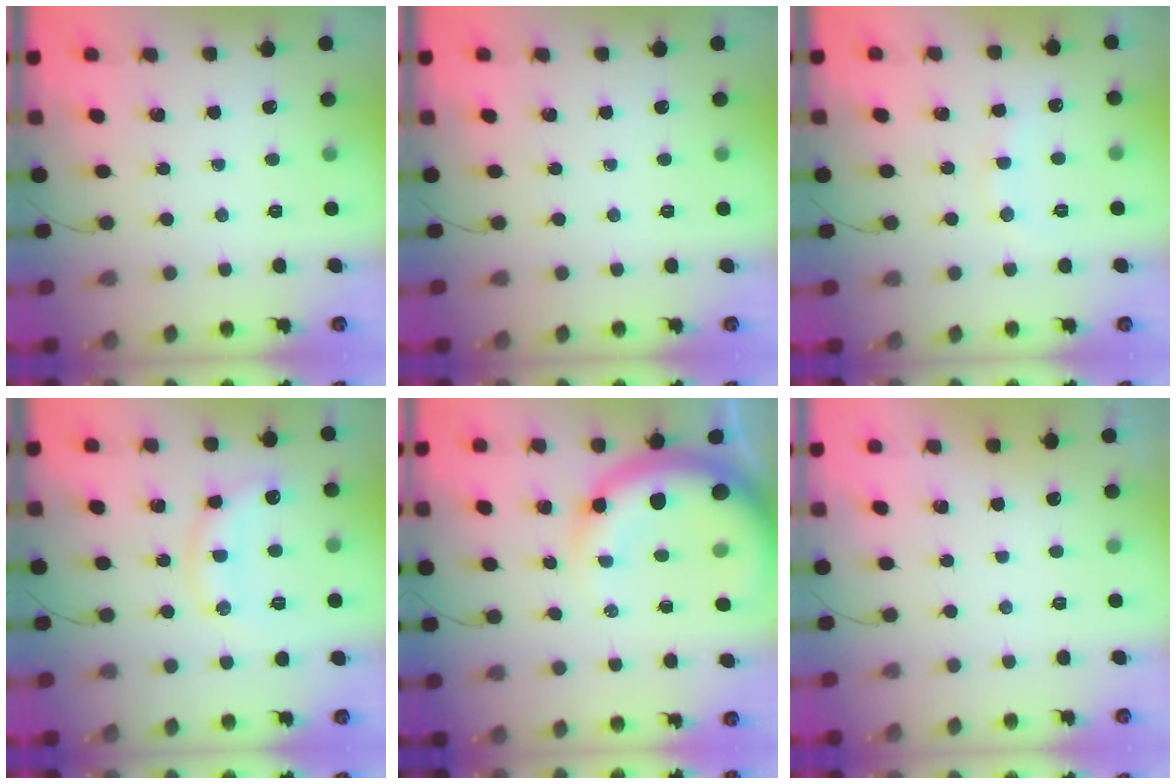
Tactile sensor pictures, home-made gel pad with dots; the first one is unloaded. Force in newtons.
{"total": 0.0}
{"total": 8.2, "press": 8.0, "slide": 1.6}
{"total": 13.1, "press": 13.1, "slide": 0.5}
{"total": 13.4, "press": 13.1, "slide": 2.6}
{"total": 3.0, "press": 3.0, "slide": 0.1}